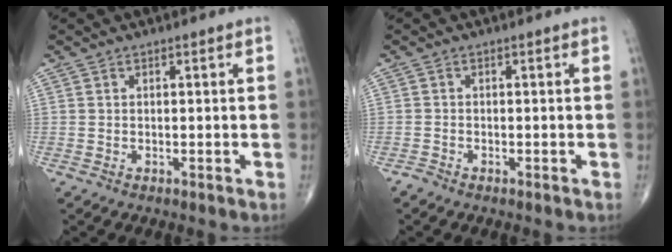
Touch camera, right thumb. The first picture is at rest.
{"total": 0.8, "force": [-0.8, 0.3, 0.1], "torque": [-0.004, 0.000, -0.019]}